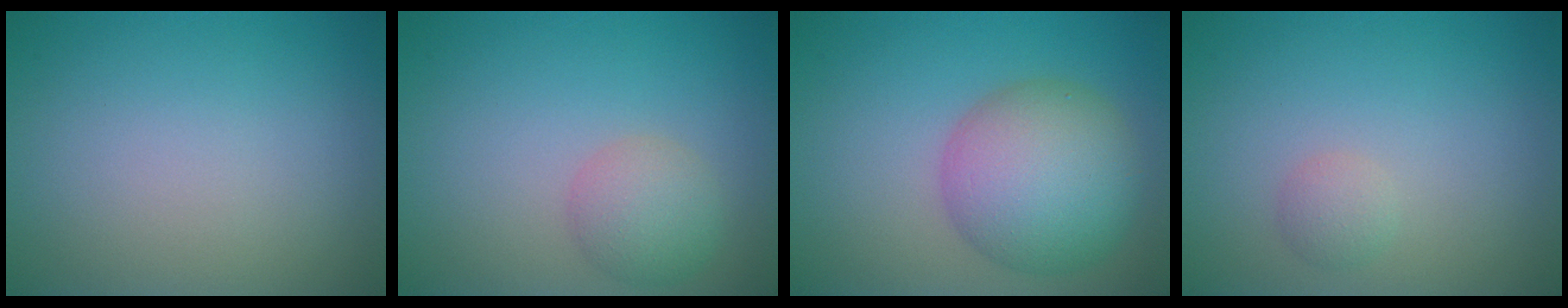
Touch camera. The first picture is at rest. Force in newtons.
{"total": 2.9, "press": 2.9, "slide": 0.2}
{"total": 7.9, "press": 7.9, "slide": 0.1}
{"total": 1.2, "press": 1.2, "slide": 0.1}